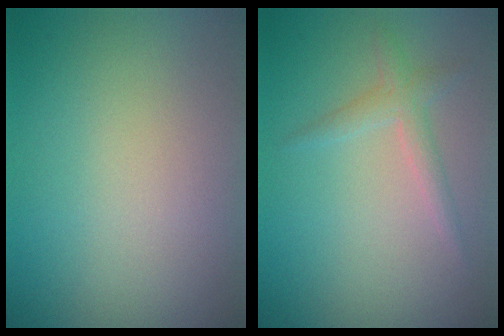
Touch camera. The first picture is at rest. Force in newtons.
{"total": 1.7, "press": 1.7, "slide": 0.1}